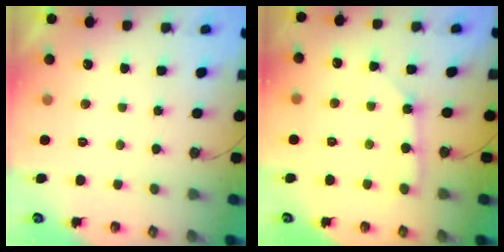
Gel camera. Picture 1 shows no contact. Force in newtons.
{"total": 2.9, "press": 2.9, "slide": 0.1}